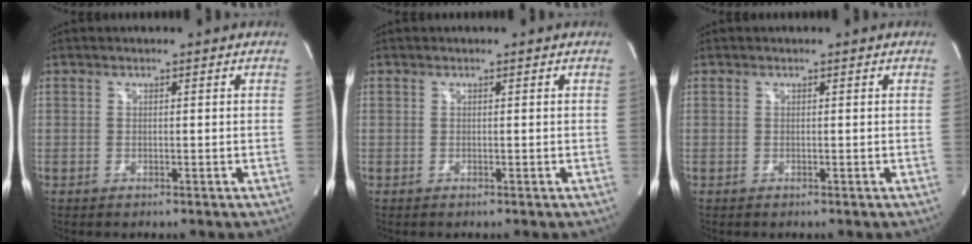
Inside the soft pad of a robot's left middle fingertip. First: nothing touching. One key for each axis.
{"total": 0.0}
{"total": 0.0}